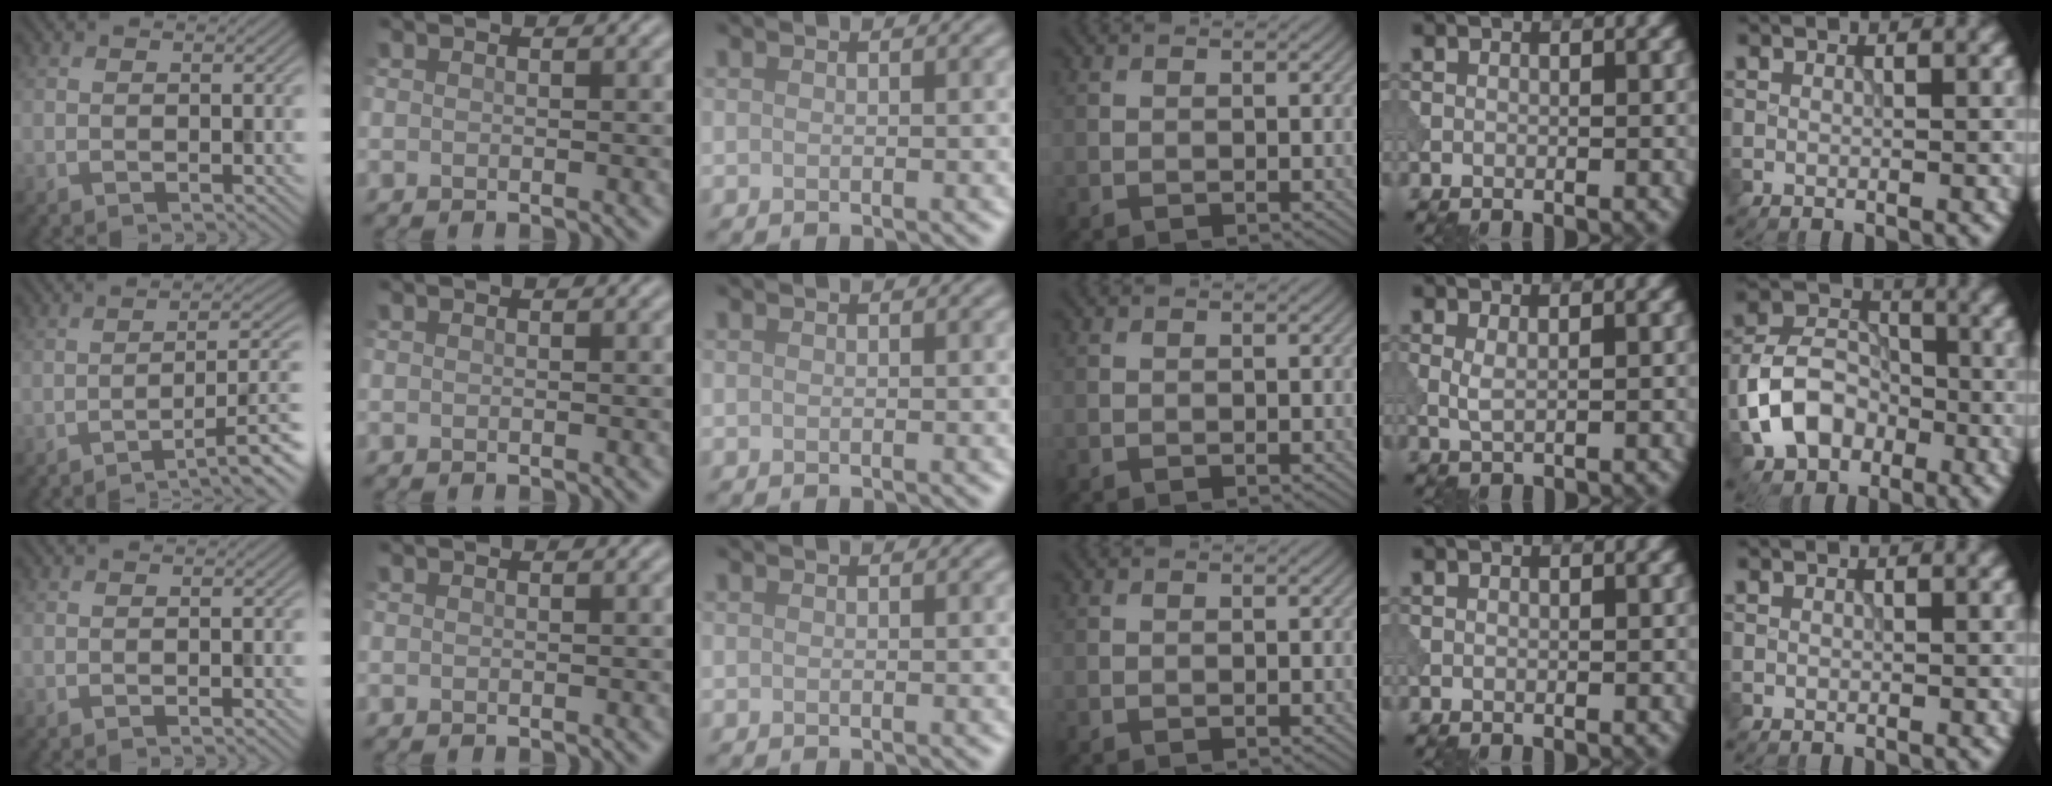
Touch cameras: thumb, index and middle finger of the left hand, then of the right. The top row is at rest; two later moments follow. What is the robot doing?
{"motion": "dispense", "object": "syringe"}